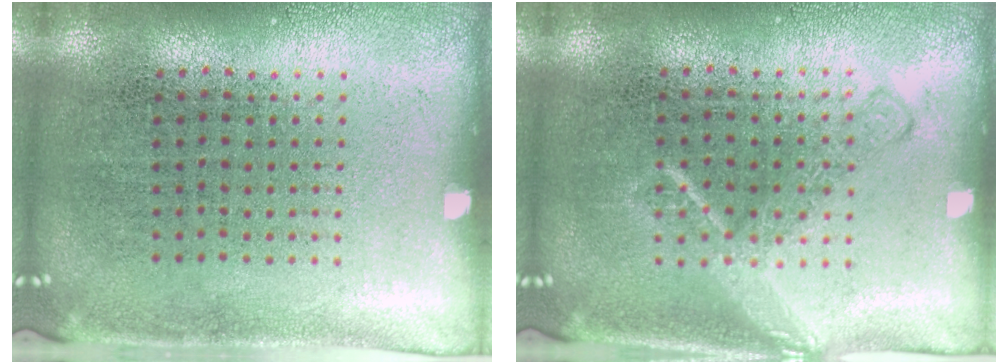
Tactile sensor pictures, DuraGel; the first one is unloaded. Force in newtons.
{"total": 2.2, "press": 2.2, "slide": 0.4}